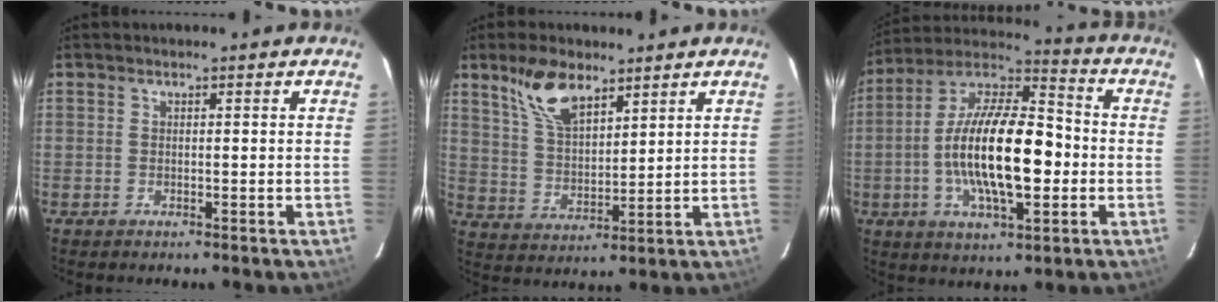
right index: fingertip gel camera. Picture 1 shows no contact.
{"total": 9.9, "force": [6.6, 4.4, 5.9], "torque": [-0.113, 0.012, 0.136]}
{"total": 20.2, "force": [-2.9, 7.7, 18.4], "torque": [-0.345, 0.004, -0.058]}